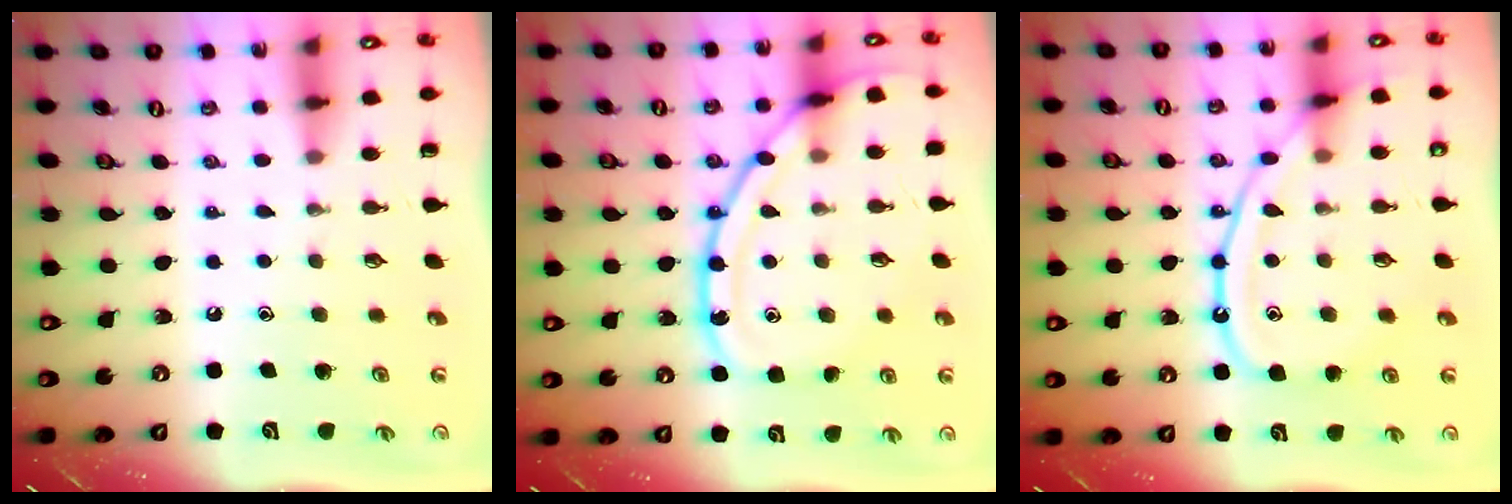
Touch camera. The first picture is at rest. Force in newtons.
{"total": 15.6, "press": 15.6, "slide": 0.8}
{"total": 12.8, "press": 12.7, "slide": 1.2}